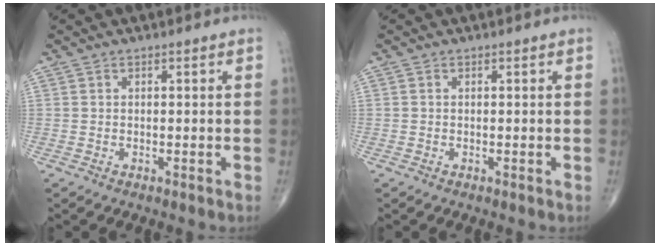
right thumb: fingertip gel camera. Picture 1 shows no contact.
{"total": 0.0}